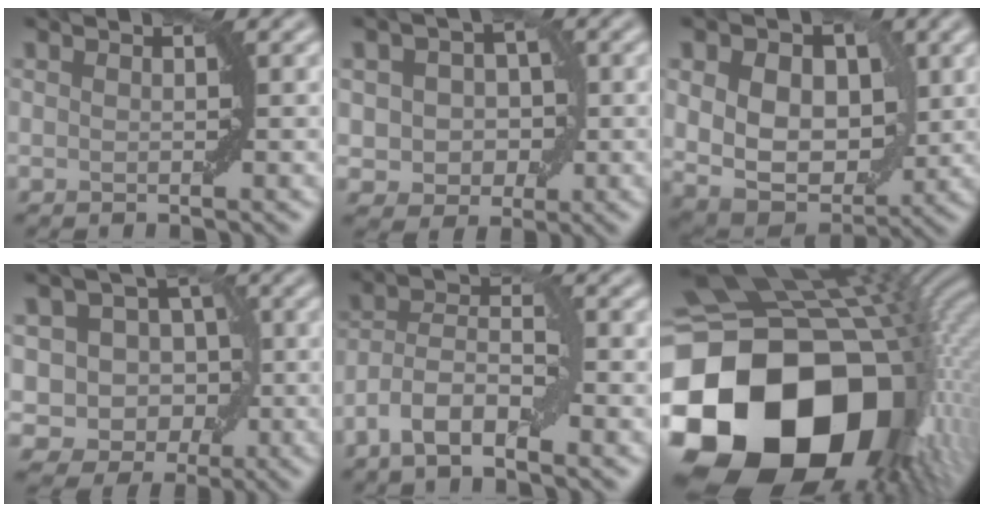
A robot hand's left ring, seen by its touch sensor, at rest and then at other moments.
{"total": 3.9, "force": [0.1, 3.3, 2.1], "torque": [-0.020, 0.002, -0.007]}
{"total": 11.4, "force": [2.4, 8.1, 7.6], "torque": [-0.111, 0.017, 0.034]}
{"total": 6.9, "force": [-0.1, 6.1, 3.3], "torque": [-0.014, 0.010, -0.028]}
{"total": 6.0, "force": [-3.0, 2.3, 4.7], "torque": [-0.085, 0.010, -0.063]}
{"total": 22.4, "force": [-6.0, 16.5, 13.9], "torque": [-0.312, -0.065, -0.064]}